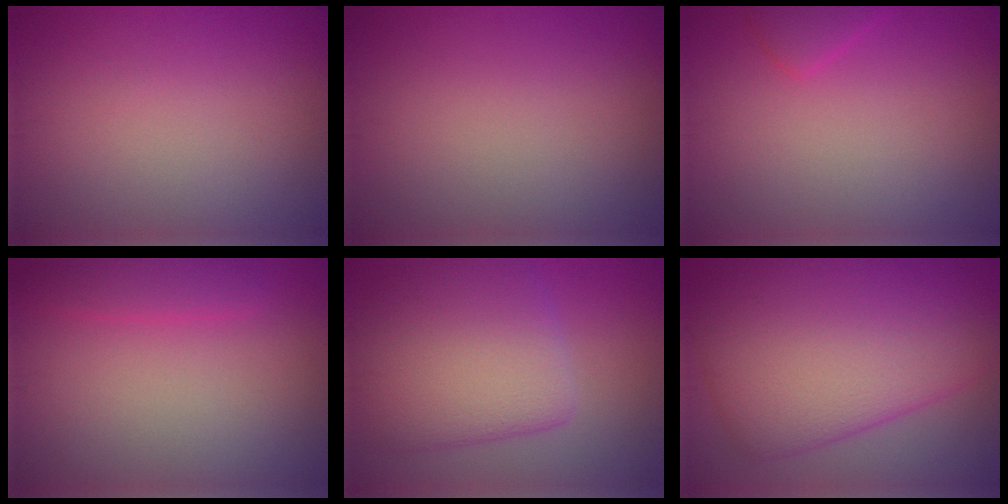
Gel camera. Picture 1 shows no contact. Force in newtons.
{"total": 0.0}
{"total": 1.7, "press": 1.7, "slide": 0.1}
{"total": 2.1, "press": 2.1, "slide": 0.1}
{"total": 8.6, "press": 8.6, "slide": 0.3}
{"total": 12.1, "press": 12.1, "slide": 0.3}